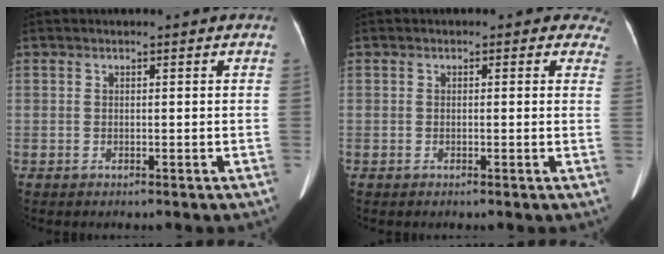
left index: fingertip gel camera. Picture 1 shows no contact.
{"total": 3.1, "force": [2.4, 1.9, 0.3], "torque": [0.024, -0.006, -0.004]}